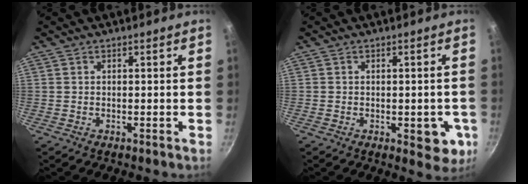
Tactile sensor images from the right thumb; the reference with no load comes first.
{"total": 6.6, "force": [-1.7, 3.6, 5.3], "torque": [-0.035, 0.002, -0.019]}